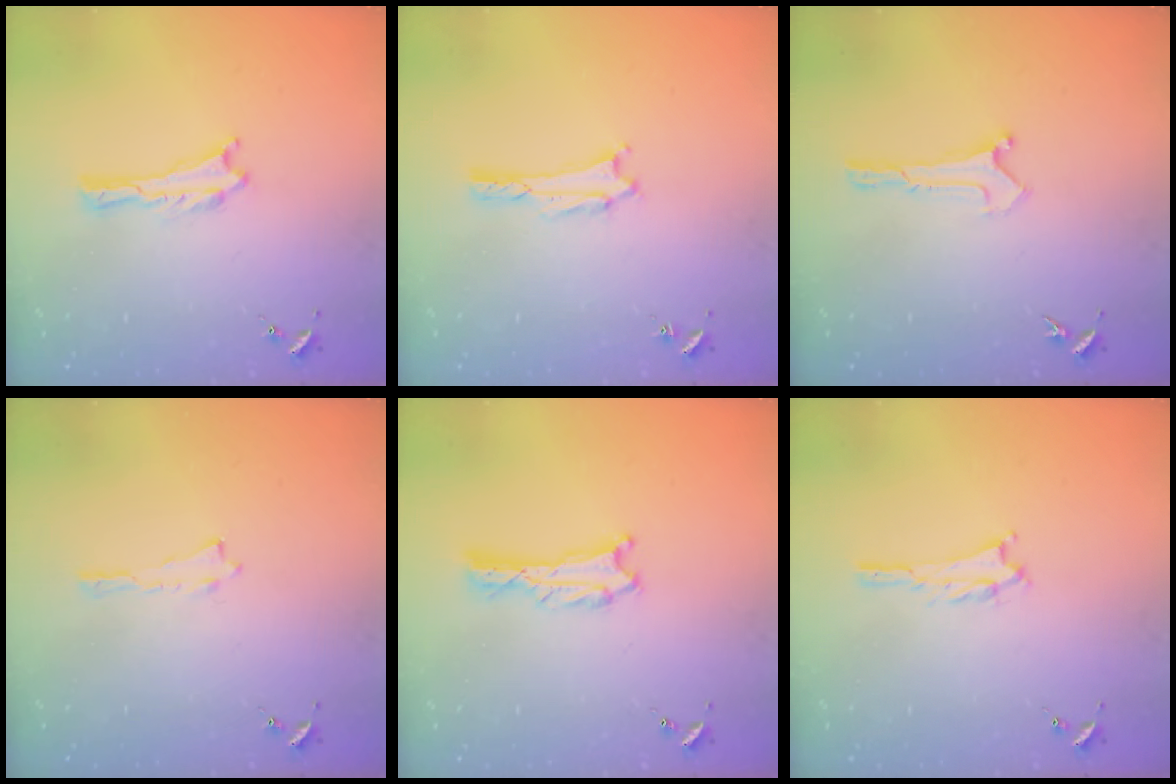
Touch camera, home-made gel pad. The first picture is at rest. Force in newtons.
{"total": 1.6, "press": 1.6, "slide": 0.2}
{"total": 0.0}
{"total": 0.0}
{"total": 0.9, "press": 0.9, "slide": 0.1}
{"total": 1.2, "press": 1.2, "slide": 0.2}